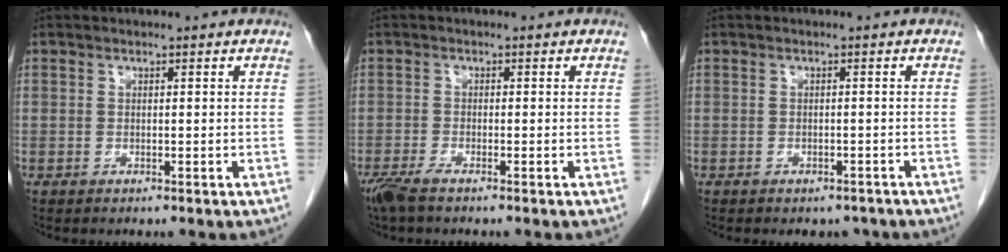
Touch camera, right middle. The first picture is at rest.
{"total": 3.2, "force": [-2.4, 0.4, 2.0], "torque": [-0.043, -0.008, -0.049]}
{"total": 3.1, "force": [-2.6, 1.5, 0.6], "torque": [-0.002, 0.003, -0.033]}